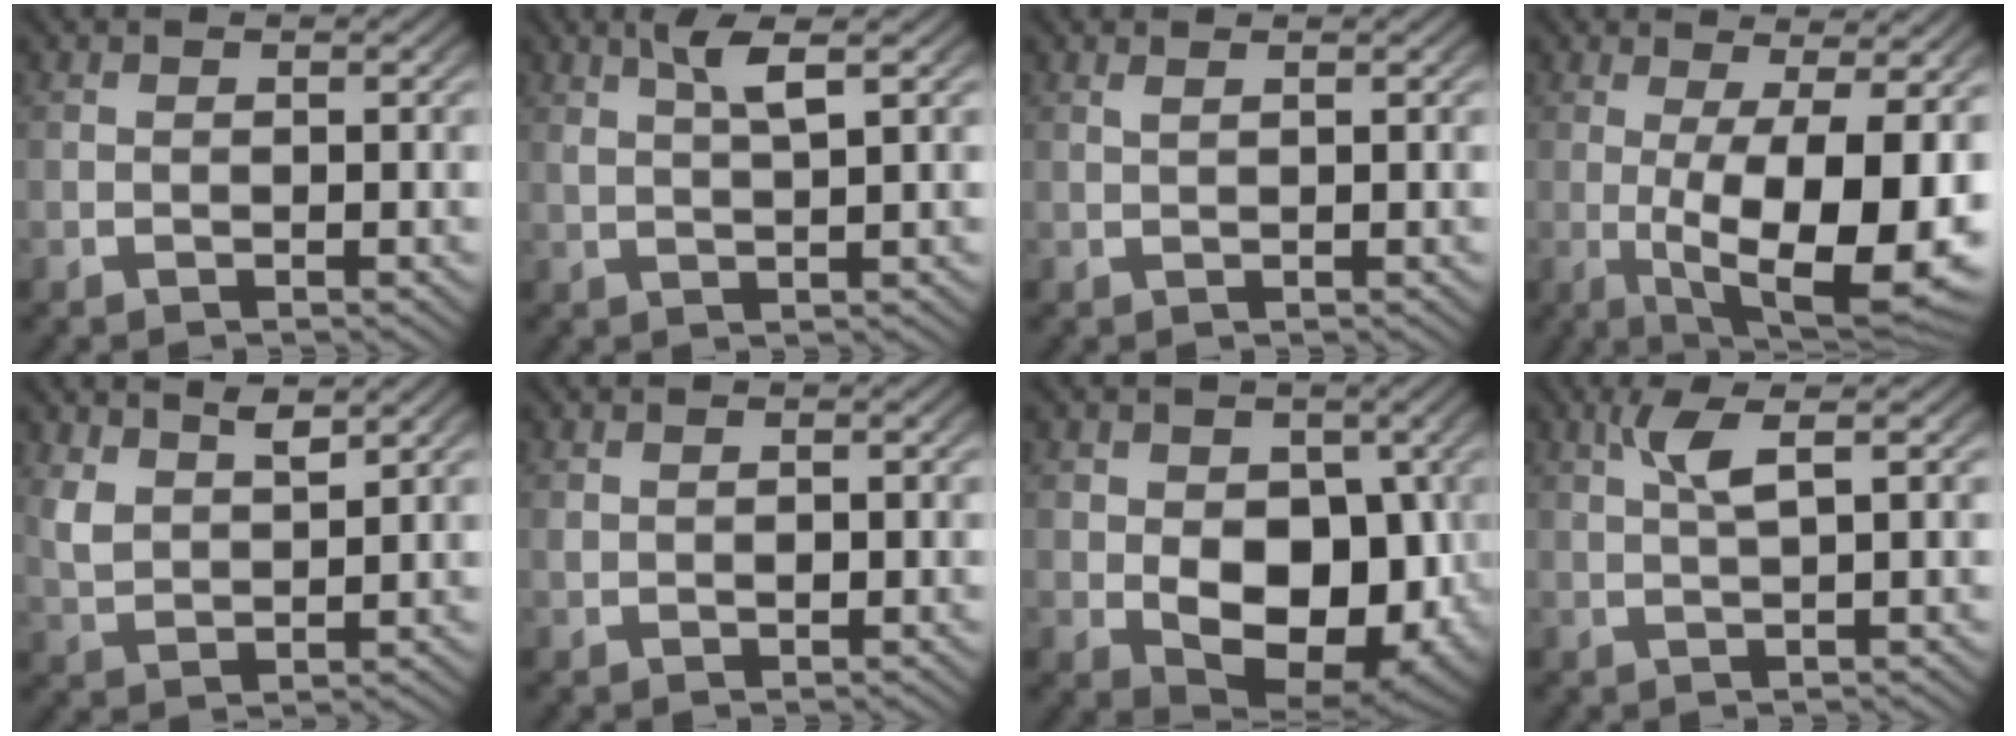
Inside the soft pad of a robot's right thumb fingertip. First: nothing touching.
{"total": 3.4, "force": [2.0, 0.6, 2.7], "torque": [-0.043, 0.009, 0.037]}
{"total": 0.8, "force": [0.6, -0.1, 0.4], "torque": [-0.010, 0.001, 0.015]}
{"total": 15.0, "force": [-1.7, 8.0, 12.5], "torque": [-0.215, -0.052, 0.006]}
{"total": 4.1, "force": [2.9, 1.7, 2.3], "torque": [-0.049, -0.004, 0.065]}
{"total": 0.7, "force": [0.3, 0.4, 0.4], "torque": [-0.010, 0.000, 0.010]}
{"total": 12.0, "force": [-0.8, 8.3, 8.7], "torque": [-0.169, -0.068, 0.019]}
{"total": 3.2, "force": [1.6, 0.6, 2.6], "torque": [-0.057, 0.006, 0.032]}